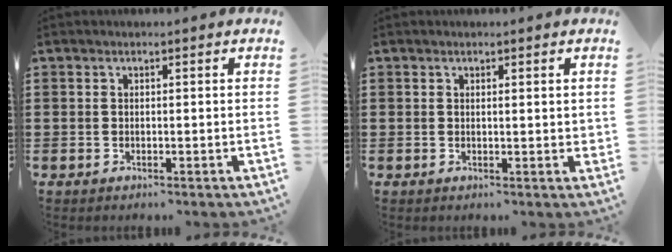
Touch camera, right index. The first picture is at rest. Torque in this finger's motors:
{"motor_torque": [-0.36, 0.12, -0.04, -0.01]}